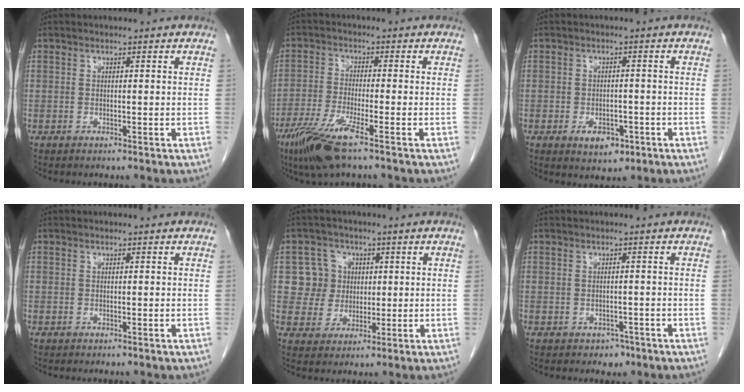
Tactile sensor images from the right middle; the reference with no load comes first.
{"total": 8.2, "force": [-5.1, 0.3, 6.4], "torque": [-0.134, -0.022, -0.099]}
{"total": 4.5, "force": [-2.2, 2.6, 2.9], "torque": [-0.039, 0.002, -0.022]}
{"total": 0.0}
{"total": 5.9, "force": [1.2, 5.7, 0.4], "torque": [-0.005, 0.019, 0.026]}
{"total": 1.7, "force": [-1.0, 1.3, 0.6], "torque": [-0.006, 0.003, -0.009]}